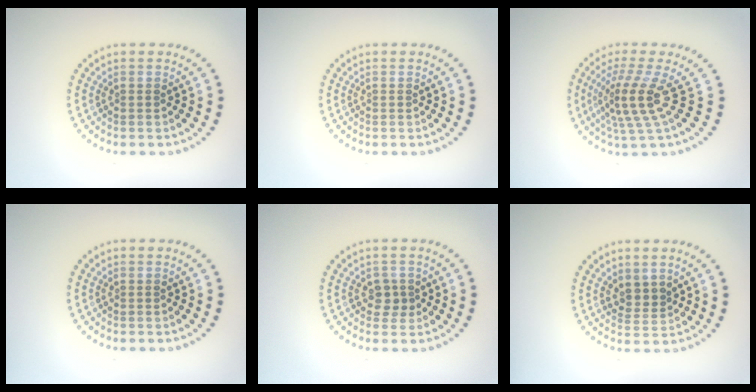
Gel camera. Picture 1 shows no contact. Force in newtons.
{"total": 0.0}
{"total": 4.0, "press": 2.7, "slide": 2.9}
{"total": 0.0}
{"total": 1.4, "press": 1.4, "slide": 0.4}
{"total": 1.9, "press": 1.5, "slide": 1.2}